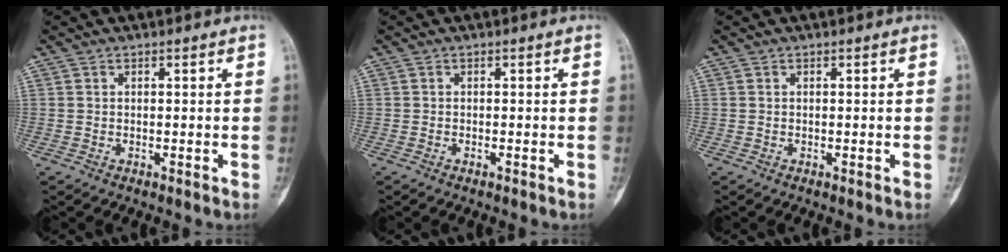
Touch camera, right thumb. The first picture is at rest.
{"total": 0.0}
{"total": 0.0}